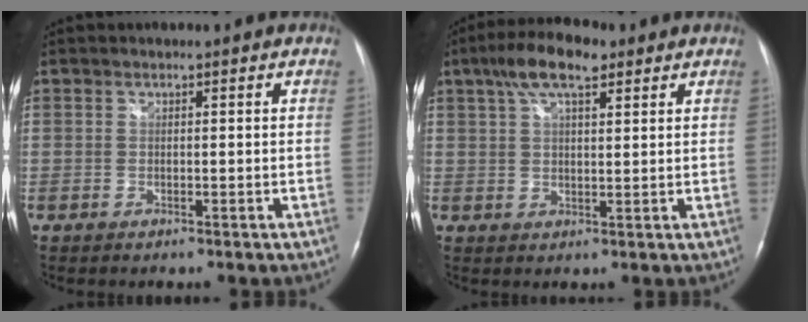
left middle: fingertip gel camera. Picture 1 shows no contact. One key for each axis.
{"total": 8.4, "fx": 5.0, "fy": 2.7, "fz": 6.2, "tx": -0.120, "ty": 0.024, "tz": 0.086}